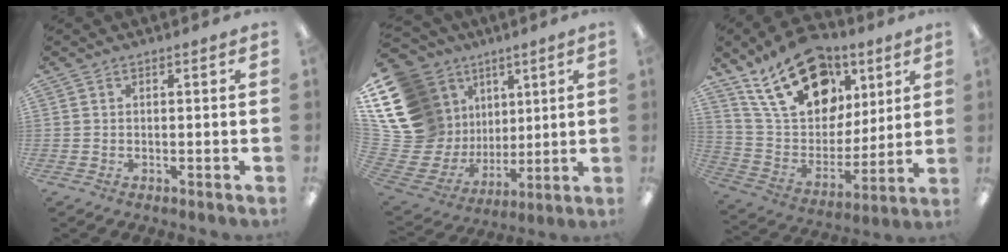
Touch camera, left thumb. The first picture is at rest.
{"total": 22.5, "force": [8.0, 17.9, 10.9], "torque": [-0.229, -0.071, 0.197]}
{"total": 22.8, "force": [13.0, 14.1, 12.3], "torque": [-0.204, -0.057, 0.237]}